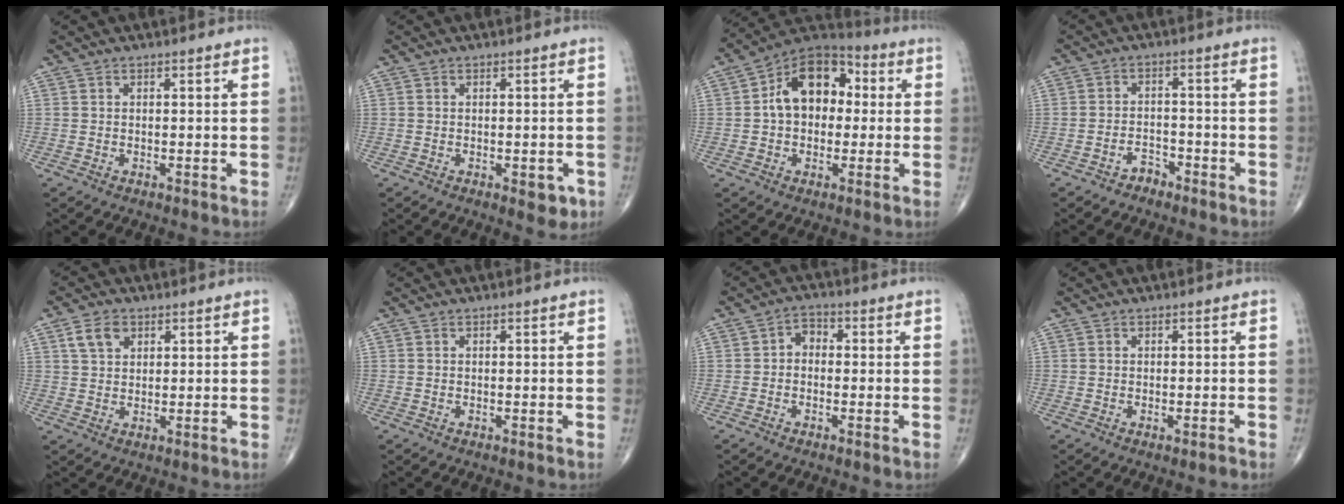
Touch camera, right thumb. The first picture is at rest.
{"total": 3.1, "force": [-1.1, 1.7, 2.3], "torque": [-0.013, 0.000, -0.010]}
{"total": 14.1, "force": [1.5, 9.8, 10.1], "torque": [-0.120, 0.033, 0.009]}
{"total": 3.1, "force": [-2.3, 1.9, 0.9], "torque": [-0.010, 0.020, -0.038]}
{"total": 4.9, "force": [2.3, 3.4, 2.8], "torque": [-0.037, -0.003, 0.042]}
{"total": 0.0}
{"total": 3.4, "force": [-0.3, 2.6, 2.2], "torque": [-0.017, 0.016, -0.019]}
{"total": 0.9, "force": [-0.5, 0.1, 0.7], "torque": [-0.012, -0.003, -0.007]}